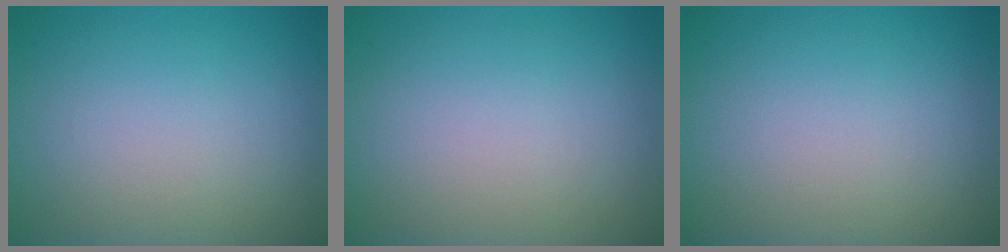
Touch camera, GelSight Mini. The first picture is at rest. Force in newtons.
{"total": 0.0}
{"total": 0.0}